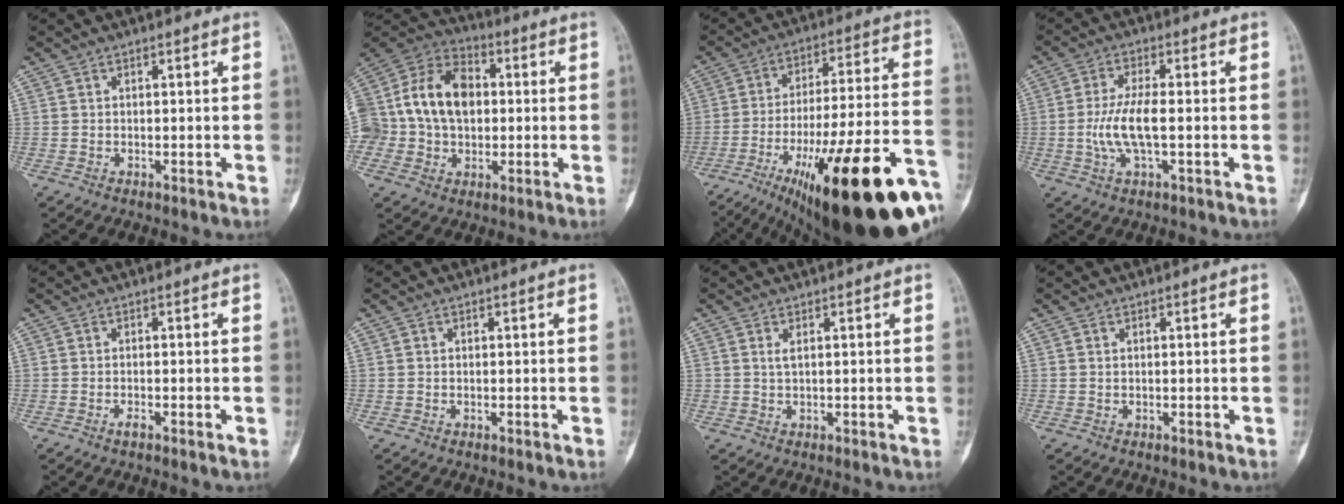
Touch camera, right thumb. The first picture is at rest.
{"total": 21.1, "force": [1.3, 15.7, 14.0], "torque": [-0.274, 0.037, 0.026]}
{"total": 33.1, "force": [-16.5, 7.7, 27.6], "torque": [-0.349, 0.040, -0.248]}
{"total": 7.6, "force": [-0.8, 2.3, 7.2], "torque": [-0.161, 0.004, -0.019]}
{"total": 1.1, "force": [-0.7, 0.1, 0.9], "torque": [-0.019, -0.001, -0.014]}
{"total": 0.0}
{"total": 1.1, "force": [0.4, 0.4, 0.9], "torque": [-0.022, 0.002, 0.011]}
{"total": 0.0}